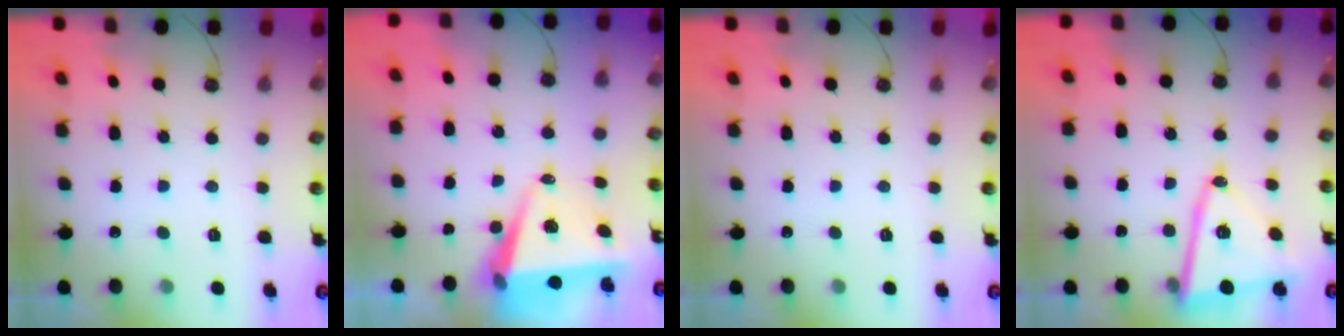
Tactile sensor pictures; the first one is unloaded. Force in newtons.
{"total": 7.5, "press": 6.1, "slide": 4.4}
{"total": 0.0}
{"total": 14.0, "press": 13.9, "slide": 1.3}